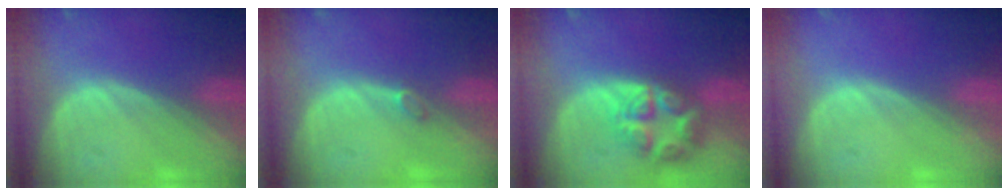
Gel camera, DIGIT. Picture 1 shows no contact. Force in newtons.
{"total": 1.2, "press": 1.2, "slide": 0.2}
{"total": 7.9, "press": 6.9, "slide": 3.9}
{"total": 0.0}